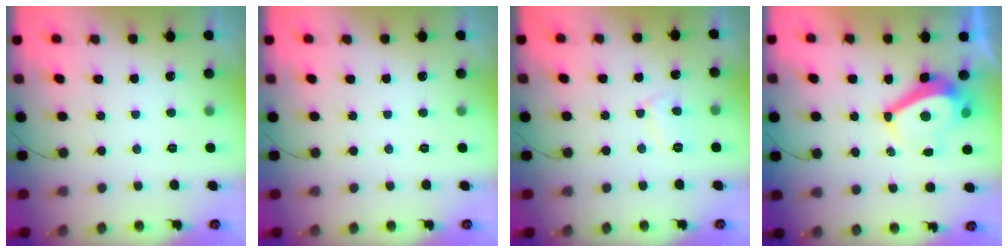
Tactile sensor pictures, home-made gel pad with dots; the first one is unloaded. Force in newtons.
{"total": 0.0}
{"total": 5.2, "press": 5.2, "slide": 0.4}
{"total": 8.0, "press": 7.9, "slide": 0.9}